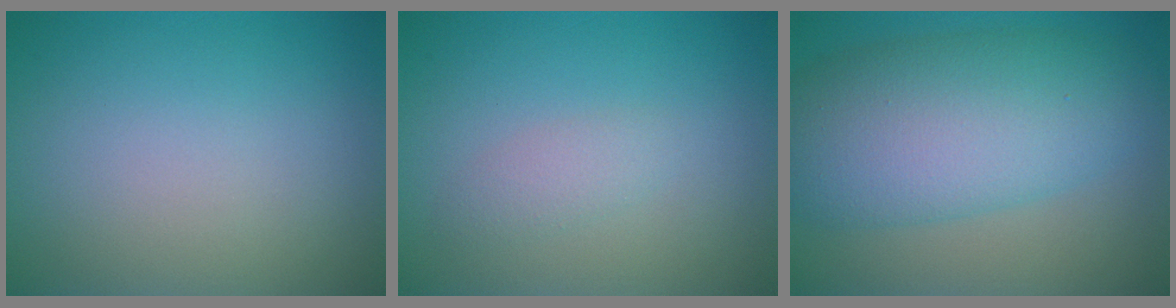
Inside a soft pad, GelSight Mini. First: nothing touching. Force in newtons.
{"total": 1.3, "press": 1.3, "slide": 0.0}
{"total": 9.9, "press": 9.8, "slide": 0.1}